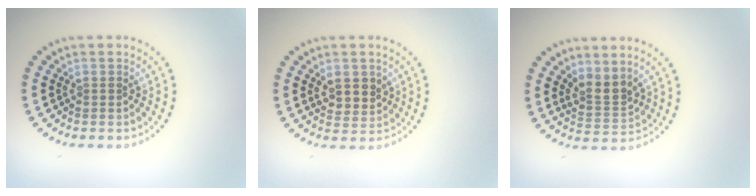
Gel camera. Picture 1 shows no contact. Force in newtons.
{"total": 2.6, "press": 2.4, "slide": 0.9}
{"total": 2.6, "press": 2.0, "slide": 1.6}